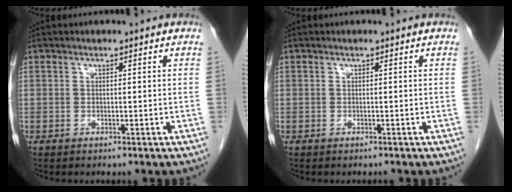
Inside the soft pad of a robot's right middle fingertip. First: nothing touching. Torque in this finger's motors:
{"motor_torque": [-0.02, 0.12, -0.02, 0.00]}